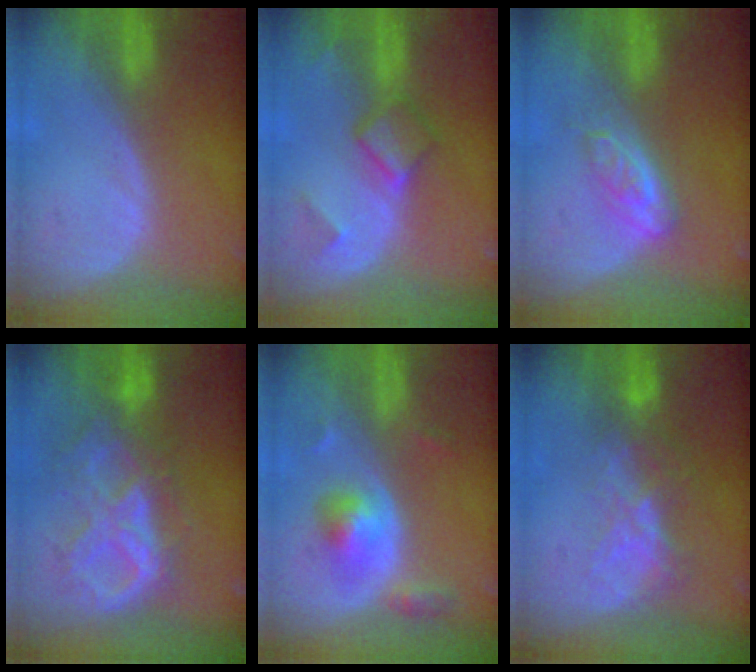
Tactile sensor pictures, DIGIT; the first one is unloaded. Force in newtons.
{"total": 4.9, "press": 4.7, "slide": 1.4}
{"total": 4.8, "press": 4.2, "slide": 2.4}
{"total": 10.2, "press": 8.7, "slide": 5.3}
{"total": 5.1, "press": 4.9, "slide": 1.4}
{"total": 6.4, "press": 5.6, "slide": 3.1}